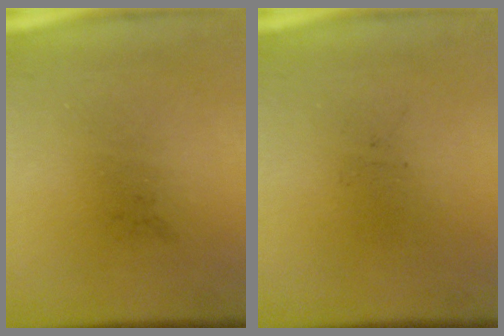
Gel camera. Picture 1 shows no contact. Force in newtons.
{"total": 0.0}